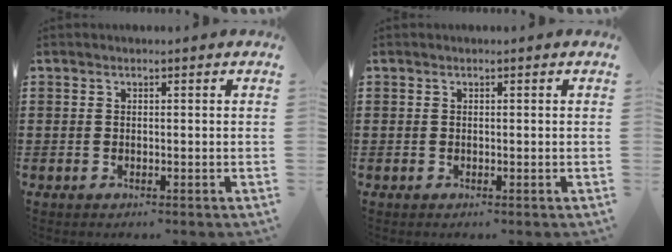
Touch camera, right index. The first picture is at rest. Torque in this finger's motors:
{"motor_torque": [0.00, 0.00, 0.00, 0.00]}